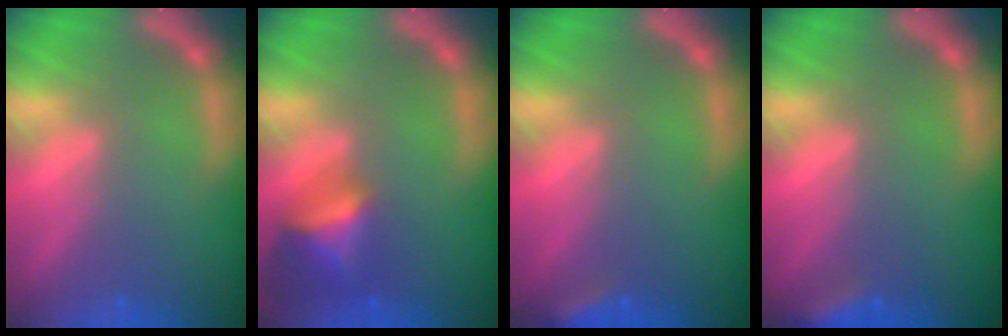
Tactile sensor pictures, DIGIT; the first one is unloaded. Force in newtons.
{"total": 4.9}
{"total": 2.4}
{"total": 2.9}